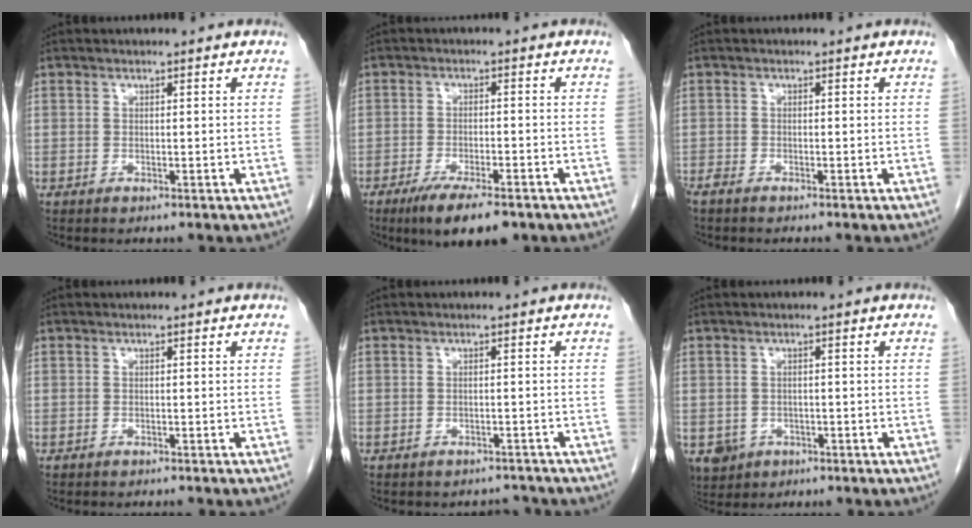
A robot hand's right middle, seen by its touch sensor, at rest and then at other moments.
{"total": 8.7, "force": [-6.0, 1.9, 5.9], "torque": [-0.096, -0.016, -0.093]}
{"total": 2.5, "force": [-2.2, 0.4, 1.1], "torque": [-0.023, -0.005, -0.037]}
{"total": 1.8, "force": [-1.7, 0.3, 0.6], "torque": [-0.011, -0.003, -0.020]}
{"total": 3.3, "force": [-3.1, 1.2, -0.3], "torque": [0.009, 0.005, -0.041]}
{"total": 5.3, "force": [-2.7, 4.3, 1.5], "torque": [-0.031, 0.000, -0.036]}